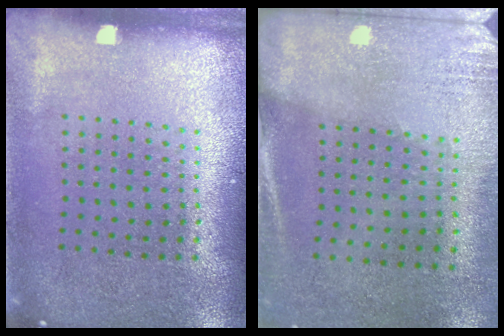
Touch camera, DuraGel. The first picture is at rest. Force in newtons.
{"total": 2.6, "press": 2.3, "slide": 1.3}